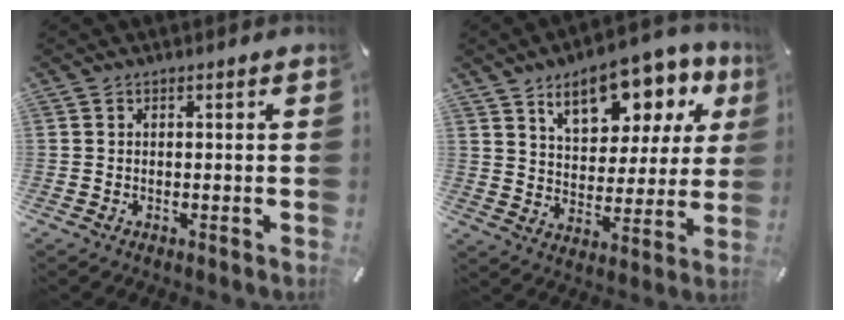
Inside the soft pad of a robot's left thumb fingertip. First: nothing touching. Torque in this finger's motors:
{"motor_torque": [2.46, 2.54, 1.35, -1.28, 0.09]}